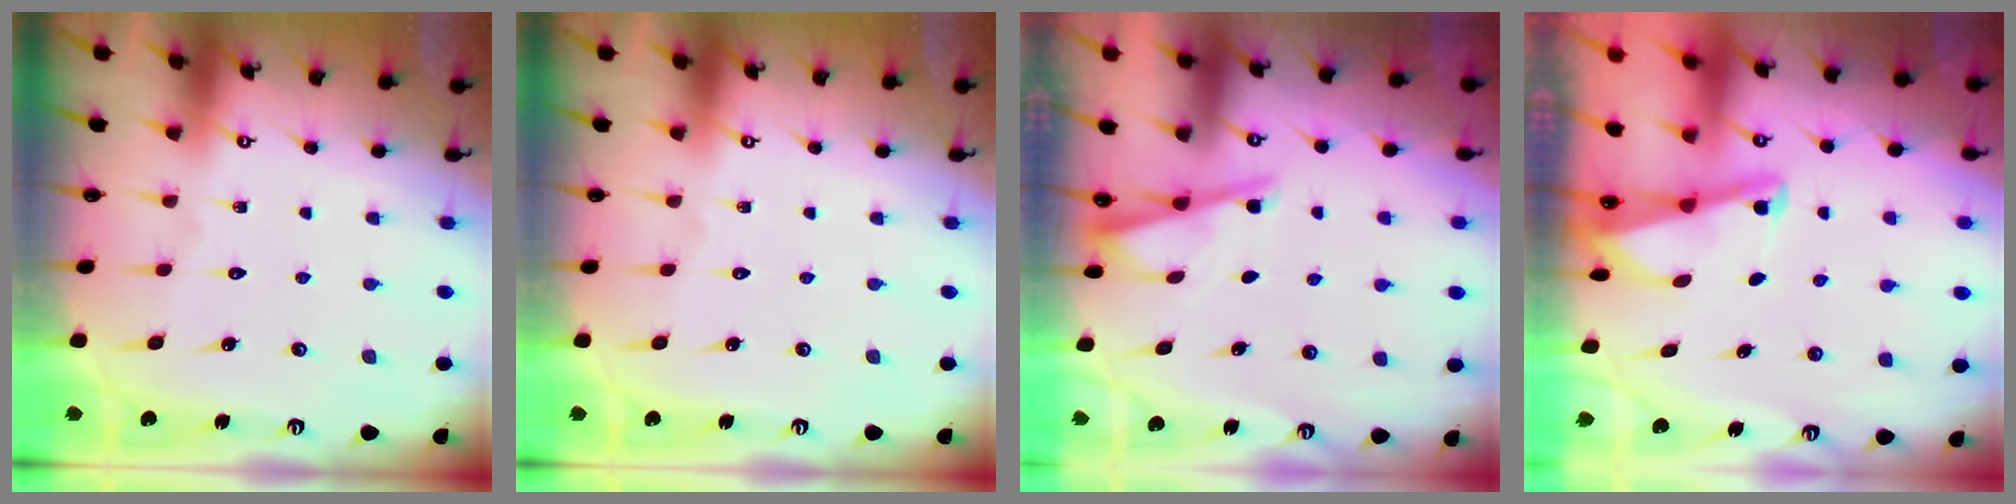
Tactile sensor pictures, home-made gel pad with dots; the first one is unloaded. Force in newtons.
{"total": 0.0}
{"total": 2.8, "press": 2.8, "slide": 0.3}
{"total": 2.1, "press": 2.1, "slide": 0.4}